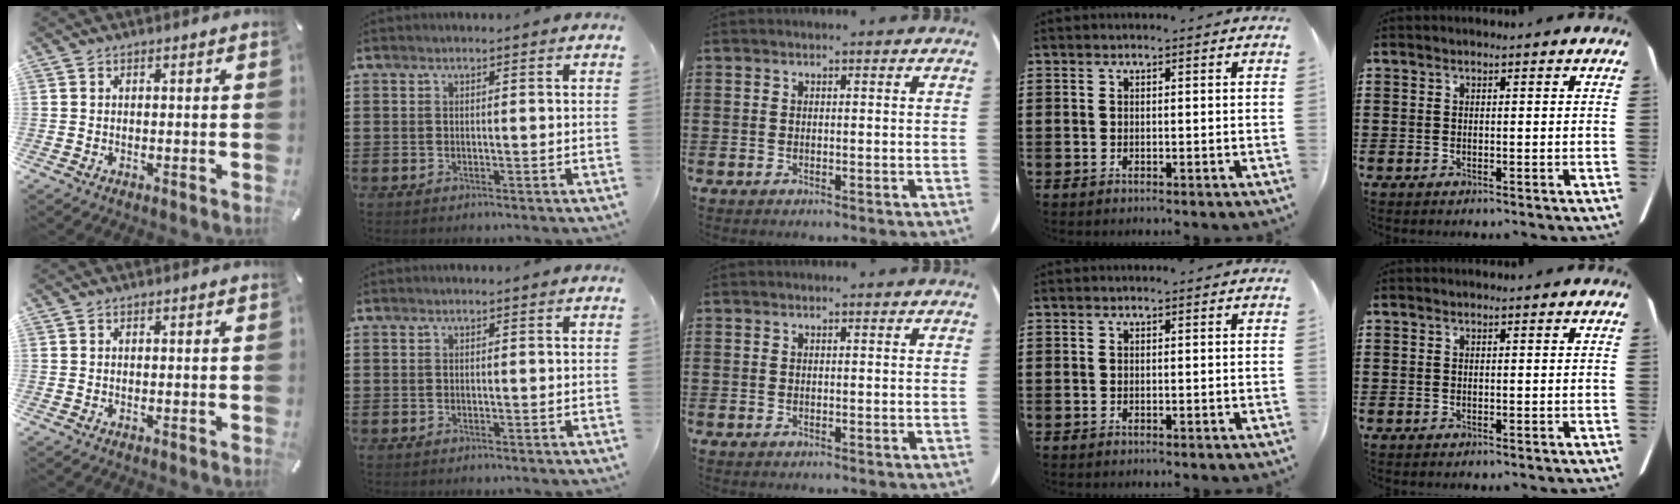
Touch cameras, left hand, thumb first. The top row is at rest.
{}